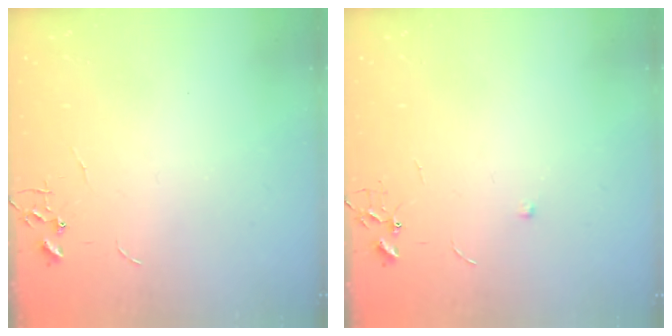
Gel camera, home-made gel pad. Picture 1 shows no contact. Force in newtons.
{"total": 3.8, "press": 3.8, "slide": 0.6}